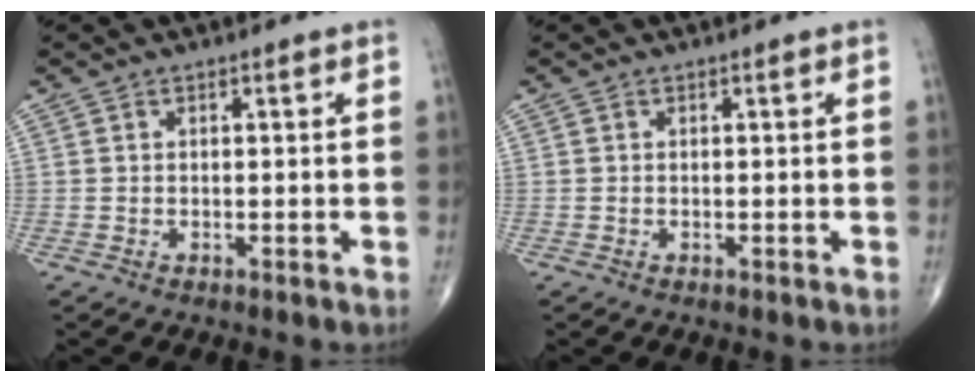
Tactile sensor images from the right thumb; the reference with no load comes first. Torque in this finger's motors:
{"motor_torque": [-0.11, -0.02, -0.27, -0.42, 0.03]}